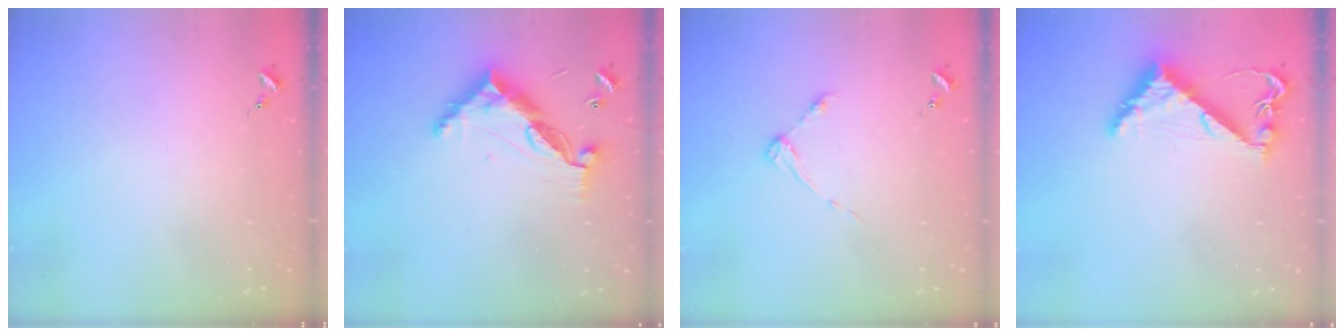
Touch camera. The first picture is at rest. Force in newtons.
{"total": 11.5, "press": 11.4, "slide": 1.0}
{"total": 3.7, "press": 3.7, "slide": 0.4}
{"total": 7.9, "press": 7.9, "slide": 0.8}